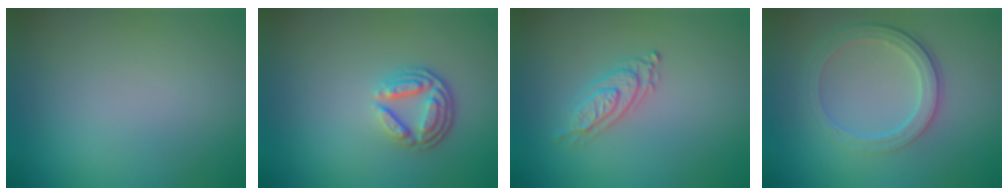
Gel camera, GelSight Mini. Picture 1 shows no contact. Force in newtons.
{"total": 3.6, "press": 2.8, "slide": 2.2}
{"total": 2.3, "press": 2.1, "slide": 0.9}
{"total": 4.0, "press": 2.9, "slide": 2.7}